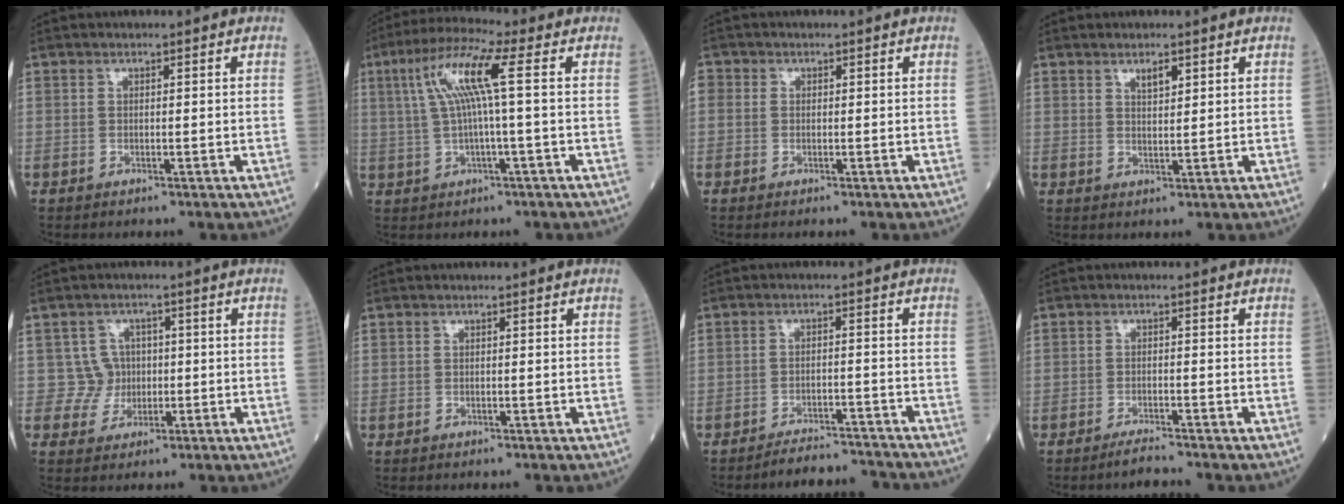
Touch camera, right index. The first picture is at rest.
{"total": 8.9, "force": [1.8, -0.3, 8.7], "torque": [-0.177, 0.025, 0.035]}
{"total": 1.9, "force": [-0.1, 1.8, 0.6], "torque": [-0.017, 0.008, -0.005]}
{"total": 2.1, "force": [1.4, 0.6, 1.5], "torque": [-0.029, -0.003, 0.026]}
{"total": 3.7, "force": [-0.1, 3.7, -0.3], "torque": [0.018, 0.008, -0.002]}
{"total": 0.0}
{"total": 7.4, "force": [-7.3, 0.2, 0.6], "torque": [-0.004, 0.003, -0.108]}
{"total": 2.1, "force": [-2.0, -0.5, 0.7], "torque": [-0.021, -0.010, -0.035]}